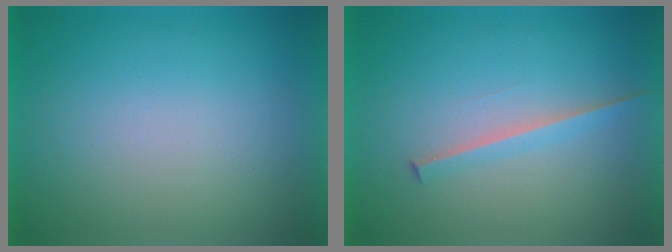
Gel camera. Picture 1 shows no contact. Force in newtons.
{"total": 1.8}